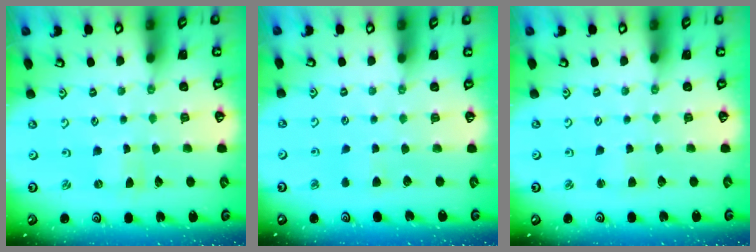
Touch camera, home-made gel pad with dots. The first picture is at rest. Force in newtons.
{"total": 4.0, "press": 3.9, "slide": 0.5}
{"total": 2.7, "press": 2.7, "slide": 0.2}